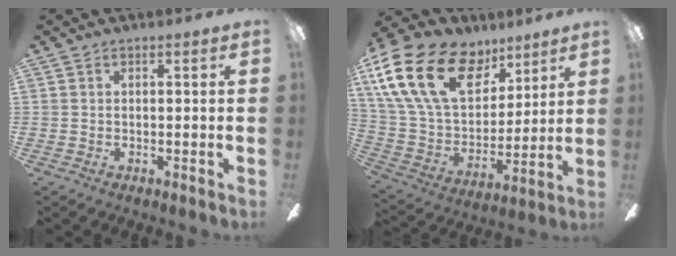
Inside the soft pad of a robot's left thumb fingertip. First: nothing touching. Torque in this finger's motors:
{"motor_torque": [0.88, 0.81, 1.76, -1.04, 0.61]}